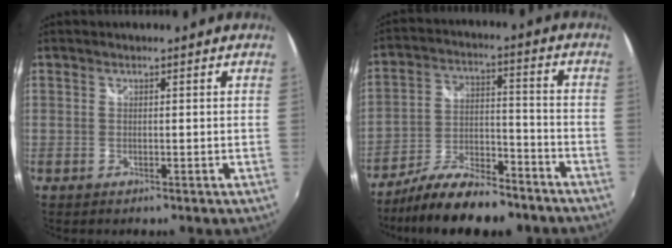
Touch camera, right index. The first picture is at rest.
{"total": 16.0, "force": [-12.8, 4.9, 8.3], "torque": [-0.161, -0.009, -0.206]}